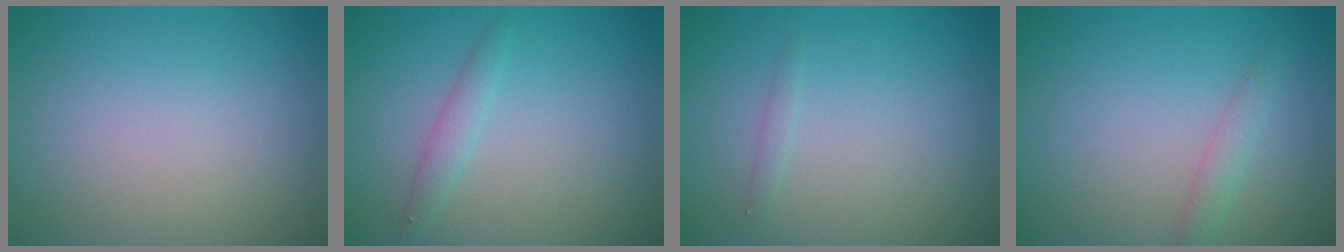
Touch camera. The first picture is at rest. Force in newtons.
{"total": 1.4, "press": 1.4, "slide": 0.0}
{"total": 0.6, "press": 0.6, "slide": 0.0}
{"total": 1.4, "press": 1.4, "slide": 0.0}